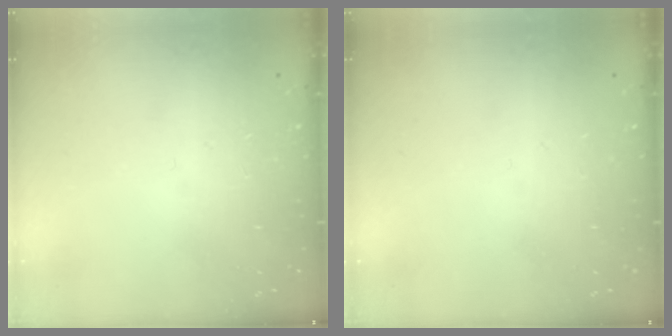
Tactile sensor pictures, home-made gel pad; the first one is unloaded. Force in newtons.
{"total": 0.0}